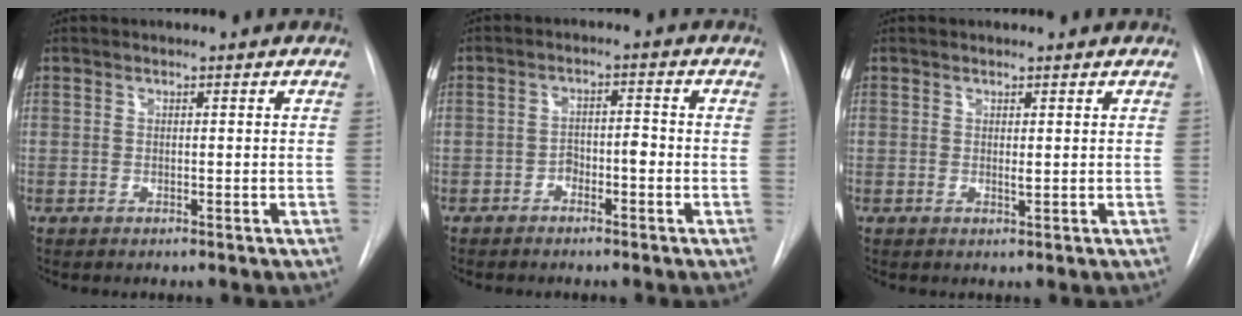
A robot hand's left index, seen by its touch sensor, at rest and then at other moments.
{"total": 3.0, "force": [-2.0, 1.2, 2.0], "torque": [-0.027, 0.009, -0.032]}
{"total": 0.5, "force": [0.0, 0.1, 0.5], "torque": [-0.010, -0.007, -0.001]}